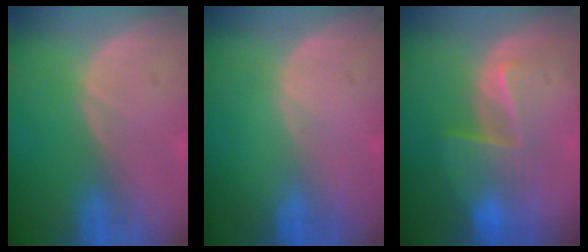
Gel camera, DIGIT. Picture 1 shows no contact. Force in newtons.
{"total": 0.0}
{"total": 6.5, "press": 6.0, "slide": 2.4}